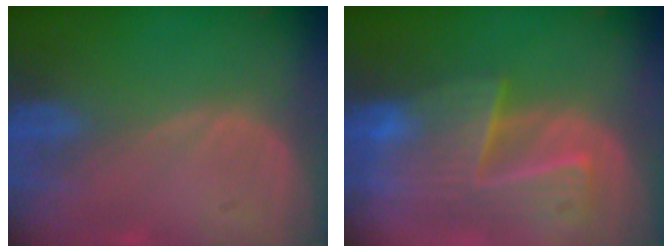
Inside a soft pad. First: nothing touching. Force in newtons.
{"total": 8.9, "press": 8.1, "slide": 3.7}